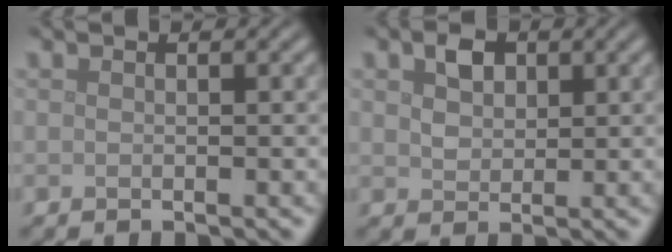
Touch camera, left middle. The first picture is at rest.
{"total": 2.4, "force": [1.0, 1.7, 1.3], "torque": [-0.026, 0.003, 0.017]}